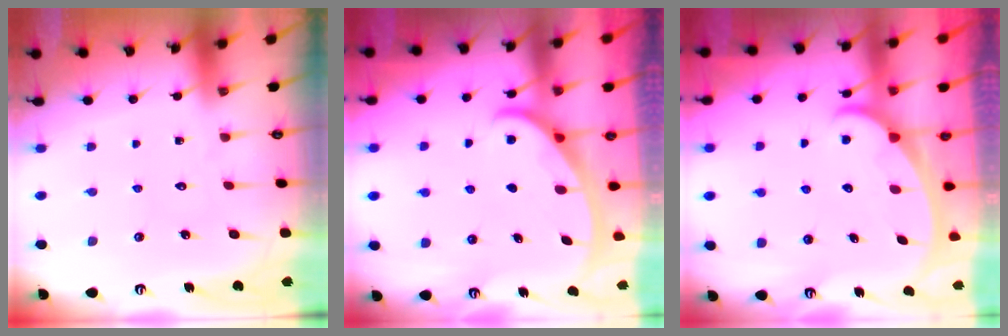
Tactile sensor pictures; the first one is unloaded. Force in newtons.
{"total": 2.8, "press": 2.8, "slide": 0.4}
{"total": 2.5, "press": 2.5, "slide": 0.3}